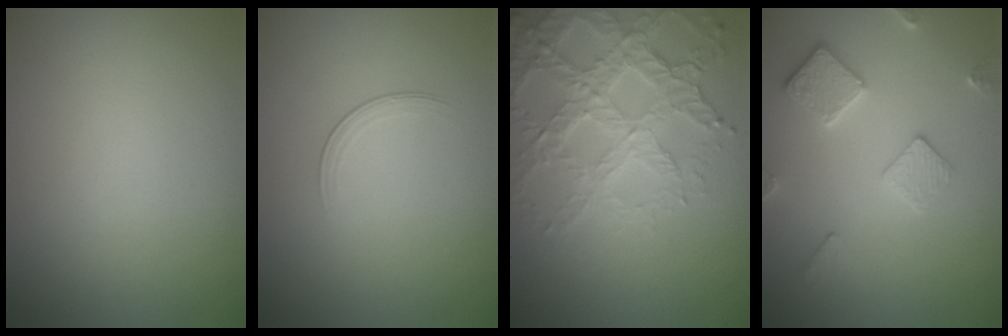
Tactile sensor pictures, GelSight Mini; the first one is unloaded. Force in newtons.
{"total": 1.3, "press": 0.5, "slide": 1.2}
{"total": 6.5, "press": 4.9, "slide": 4.3}
{"total": 3.4, "press": 3.1, "slide": 1.3}